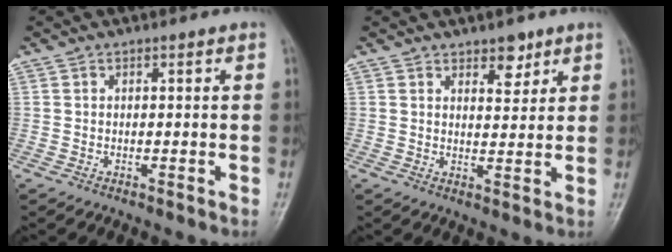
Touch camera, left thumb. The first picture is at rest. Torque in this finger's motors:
{"motor_torque": [-0.40, -0.14, 0.22, 0.17, -0.01]}